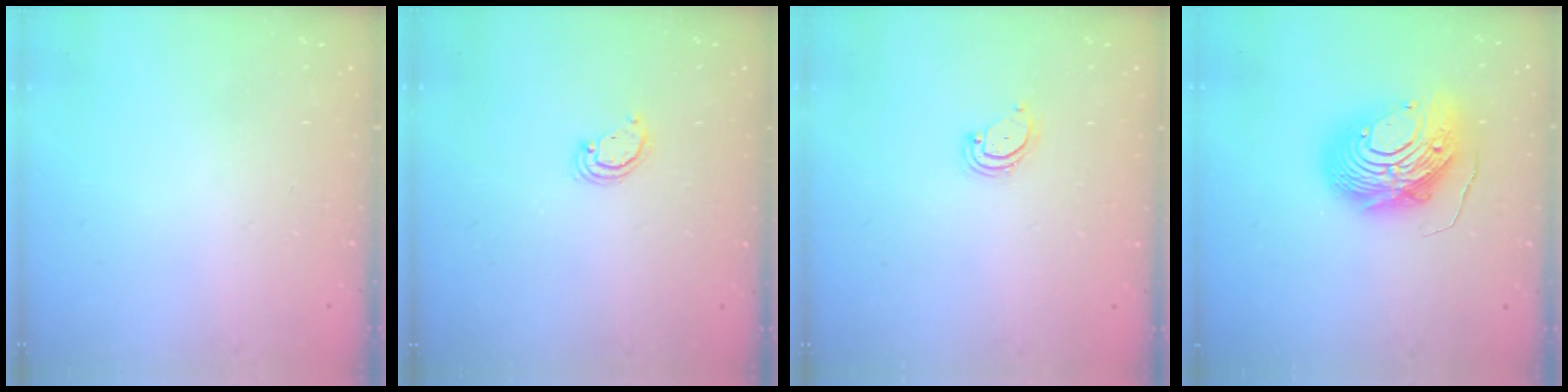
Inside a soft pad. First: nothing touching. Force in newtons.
{"total": 2.5, "press": 2.5, "slide": 0.2}
{"total": 3.0, "press": 3.0, "slide": 0.4}
{"total": 15.2, "press": 15.1, "slide": 1.3}